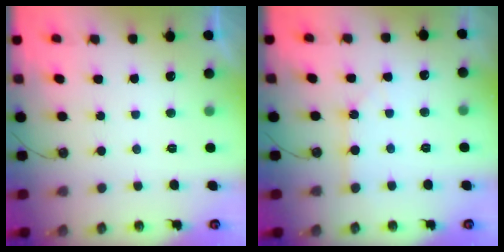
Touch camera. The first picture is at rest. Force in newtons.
{"total": 1.8, "press": 1.8, "slide": 0.1}